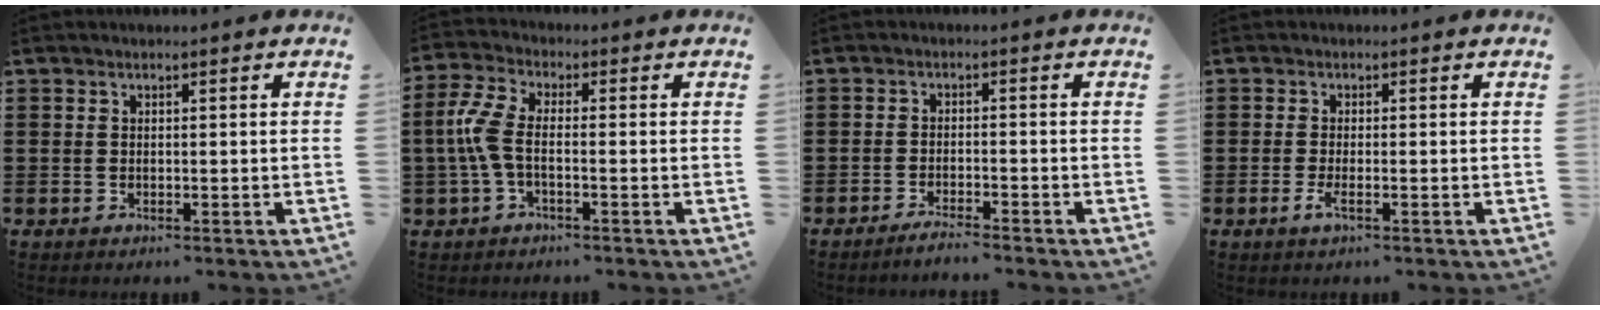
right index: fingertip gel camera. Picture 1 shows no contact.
{"total": 6.1, "force": [-0.8, 2.7, 5.4], "torque": [-0.140, -0.005, -0.026]}
{"total": 2.2, "force": [-2.1, -0.3, 0.6], "torque": [-0.011, 0.001, -0.040]}
{"total": 2.0, "force": [-0.9, 0.3, 1.8], "torque": [-0.046, -0.009, -0.020]}